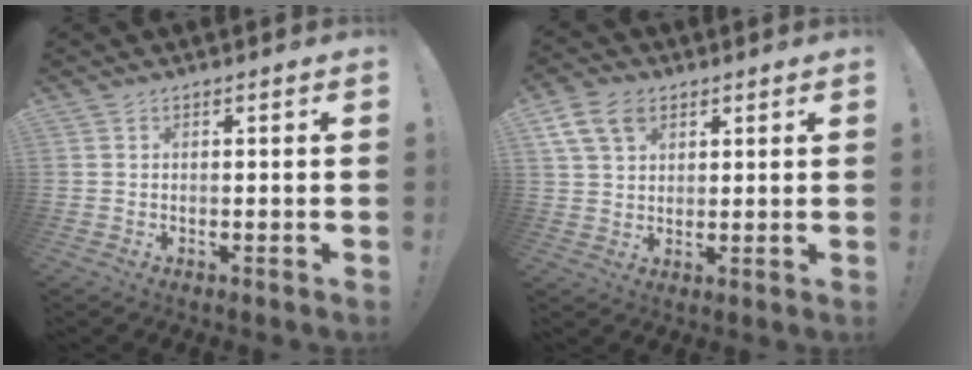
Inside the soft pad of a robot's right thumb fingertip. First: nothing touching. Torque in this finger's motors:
{"motor_torque": [0.08, 0.06, 0.30, 0.03, 0.01]}